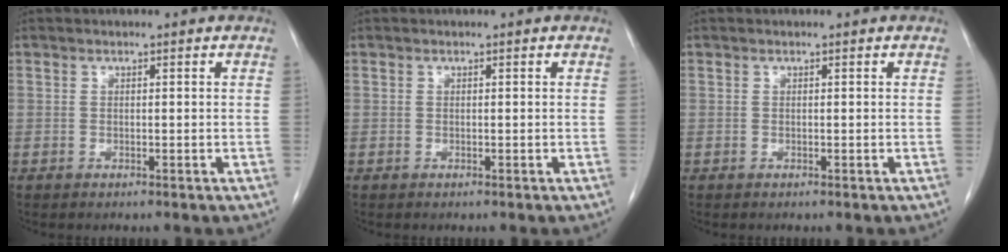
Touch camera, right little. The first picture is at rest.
{"total": 0.0}
{"total": 0.0}